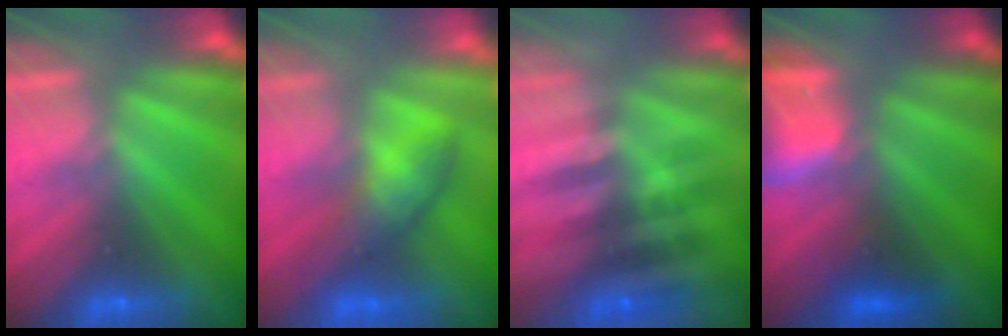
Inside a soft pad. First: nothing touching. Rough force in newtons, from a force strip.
{"total": 7.4}
{"total": 2.4}
{"total": 5.6}